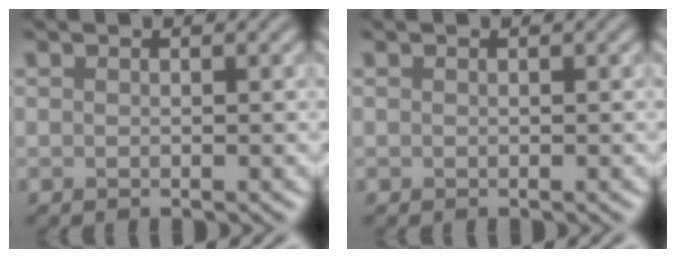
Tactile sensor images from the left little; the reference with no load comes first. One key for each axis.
{"total": 0.0}